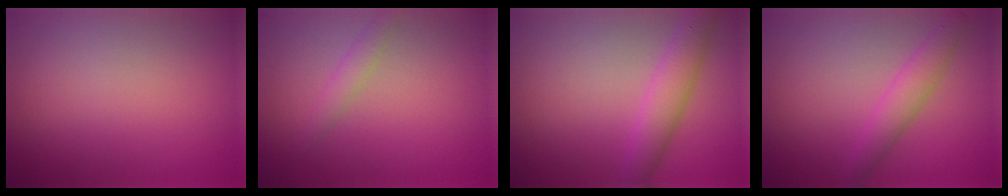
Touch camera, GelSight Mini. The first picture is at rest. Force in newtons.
{"total": 1.3, "press": 1.3, "slide": 0.0}
{"total": 3.2, "press": 3.2, "slide": 0.1}
{"total": 2.6, "press": 2.6, "slide": 0.1}